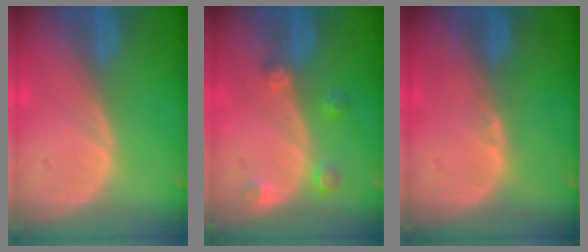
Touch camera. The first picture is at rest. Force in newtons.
{"total": 2.7, "press": 2.6, "slide": 0.4}
{"total": 0.6, "press": 0.5, "slide": 0.3}